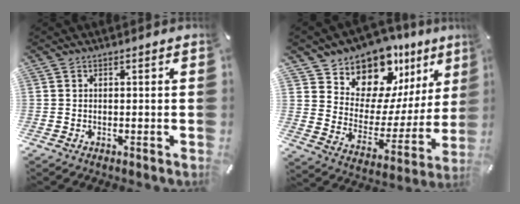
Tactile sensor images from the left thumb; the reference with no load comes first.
{"total": 13.6, "force": [12.0, 6.3, 0.8], "torque": [-0.021, -0.141, 0.215]}